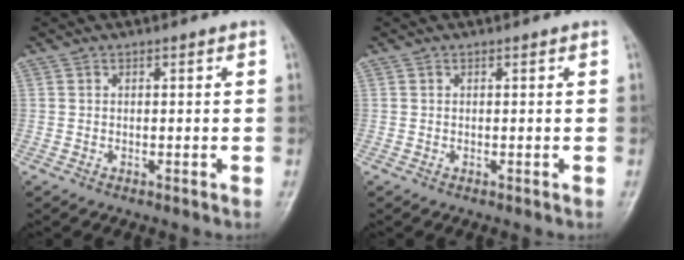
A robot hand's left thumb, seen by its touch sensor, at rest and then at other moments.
{"total": 0.0}